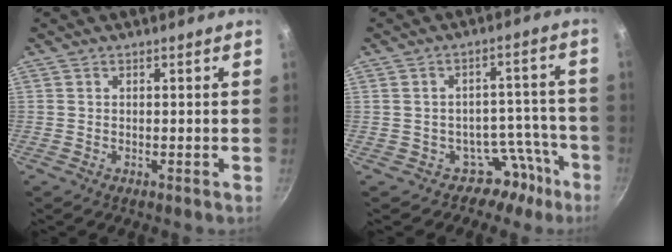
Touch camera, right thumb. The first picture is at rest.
{"total": 7.9, "force": [-5.3, 5.8, 0.5], "torque": [0.078, 0.086, -0.070]}